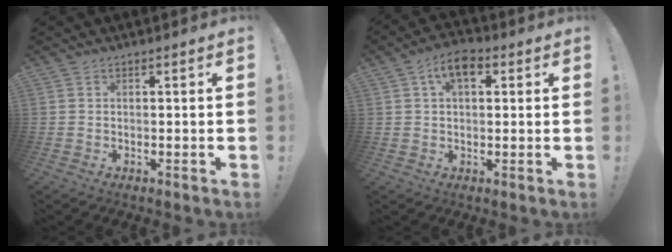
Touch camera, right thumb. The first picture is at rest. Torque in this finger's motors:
{"motor_torque": [-0.10, 0.11, 0.03, 0.03, 0.00]}